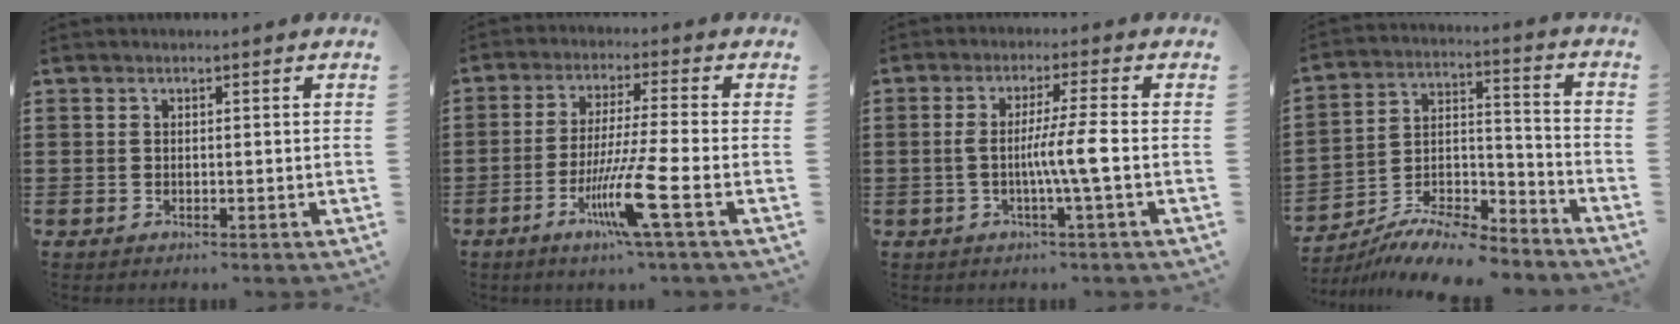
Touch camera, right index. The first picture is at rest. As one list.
[{"total": 9.9, "force": [-4.3, -0.3, 9.0], "torque": [-0.174, -0.016, -0.080]}, {"total": 6.3, "force": [-1.1, -0.4, 6.2], "torque": [-0.119, -0.007, -0.027]}, {"total": 9.6, "force": [-8.8, 2.1, 3.4], "torque": [-0.058, 0.023, -0.170]}]